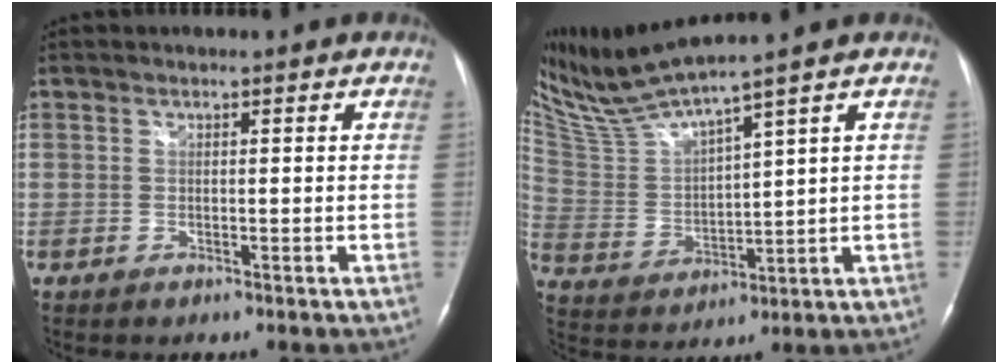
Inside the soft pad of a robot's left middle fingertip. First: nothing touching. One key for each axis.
{"total": 10.4, "fx": 9.1, "fy": -1.6, "fz": 4.9, "tx": -0.114, "ty": -0.001, "tz": 0.189}